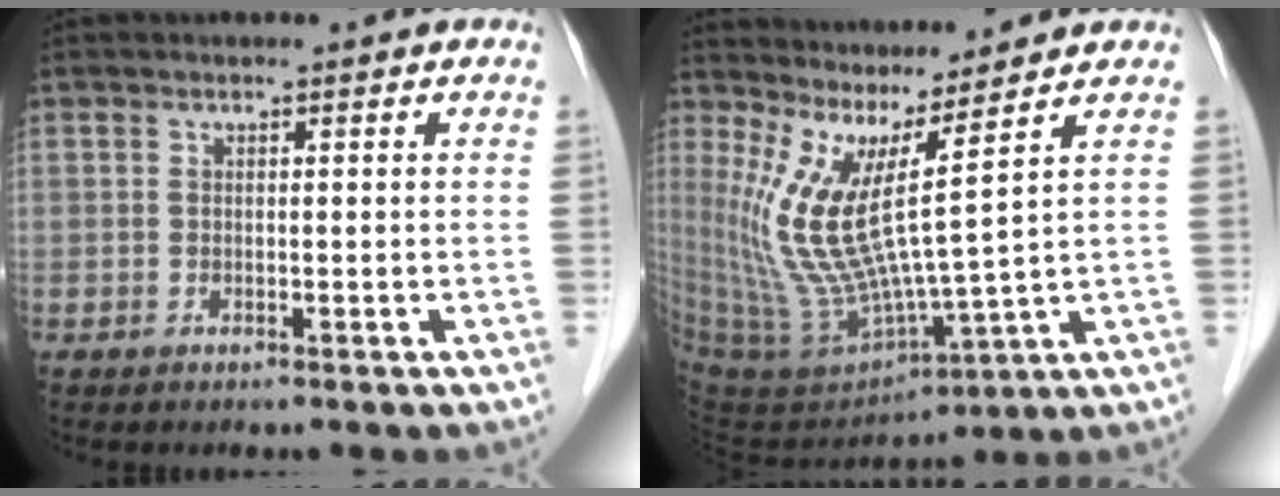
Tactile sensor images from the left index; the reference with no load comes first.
{"total": 11.4, "force": [5.8, -0.5, 9.8], "torque": [-0.224, -0.035, 0.126]}